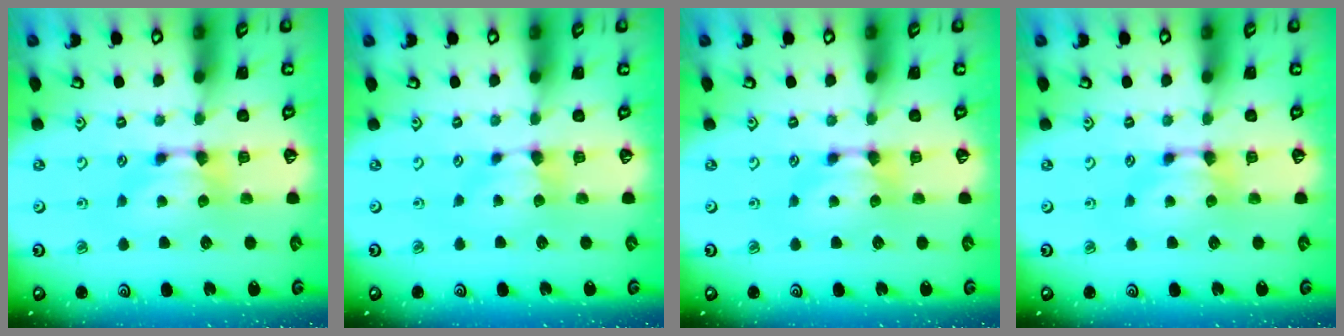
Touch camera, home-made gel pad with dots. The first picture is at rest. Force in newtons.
{"total": 0.0}
{"total": 0.0}
{"total": 0.0}